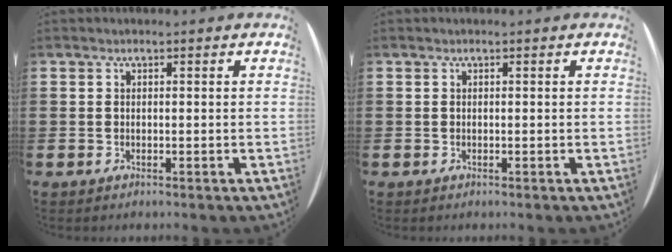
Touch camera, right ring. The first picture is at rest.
{"total": 0.0}